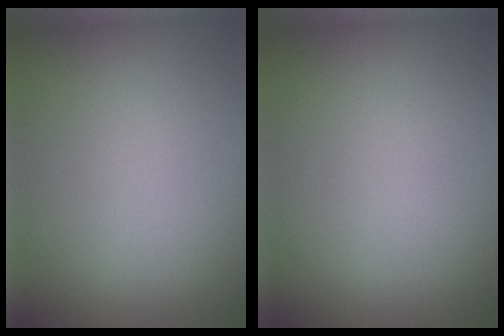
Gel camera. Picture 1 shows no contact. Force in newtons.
{"total": 0.0}